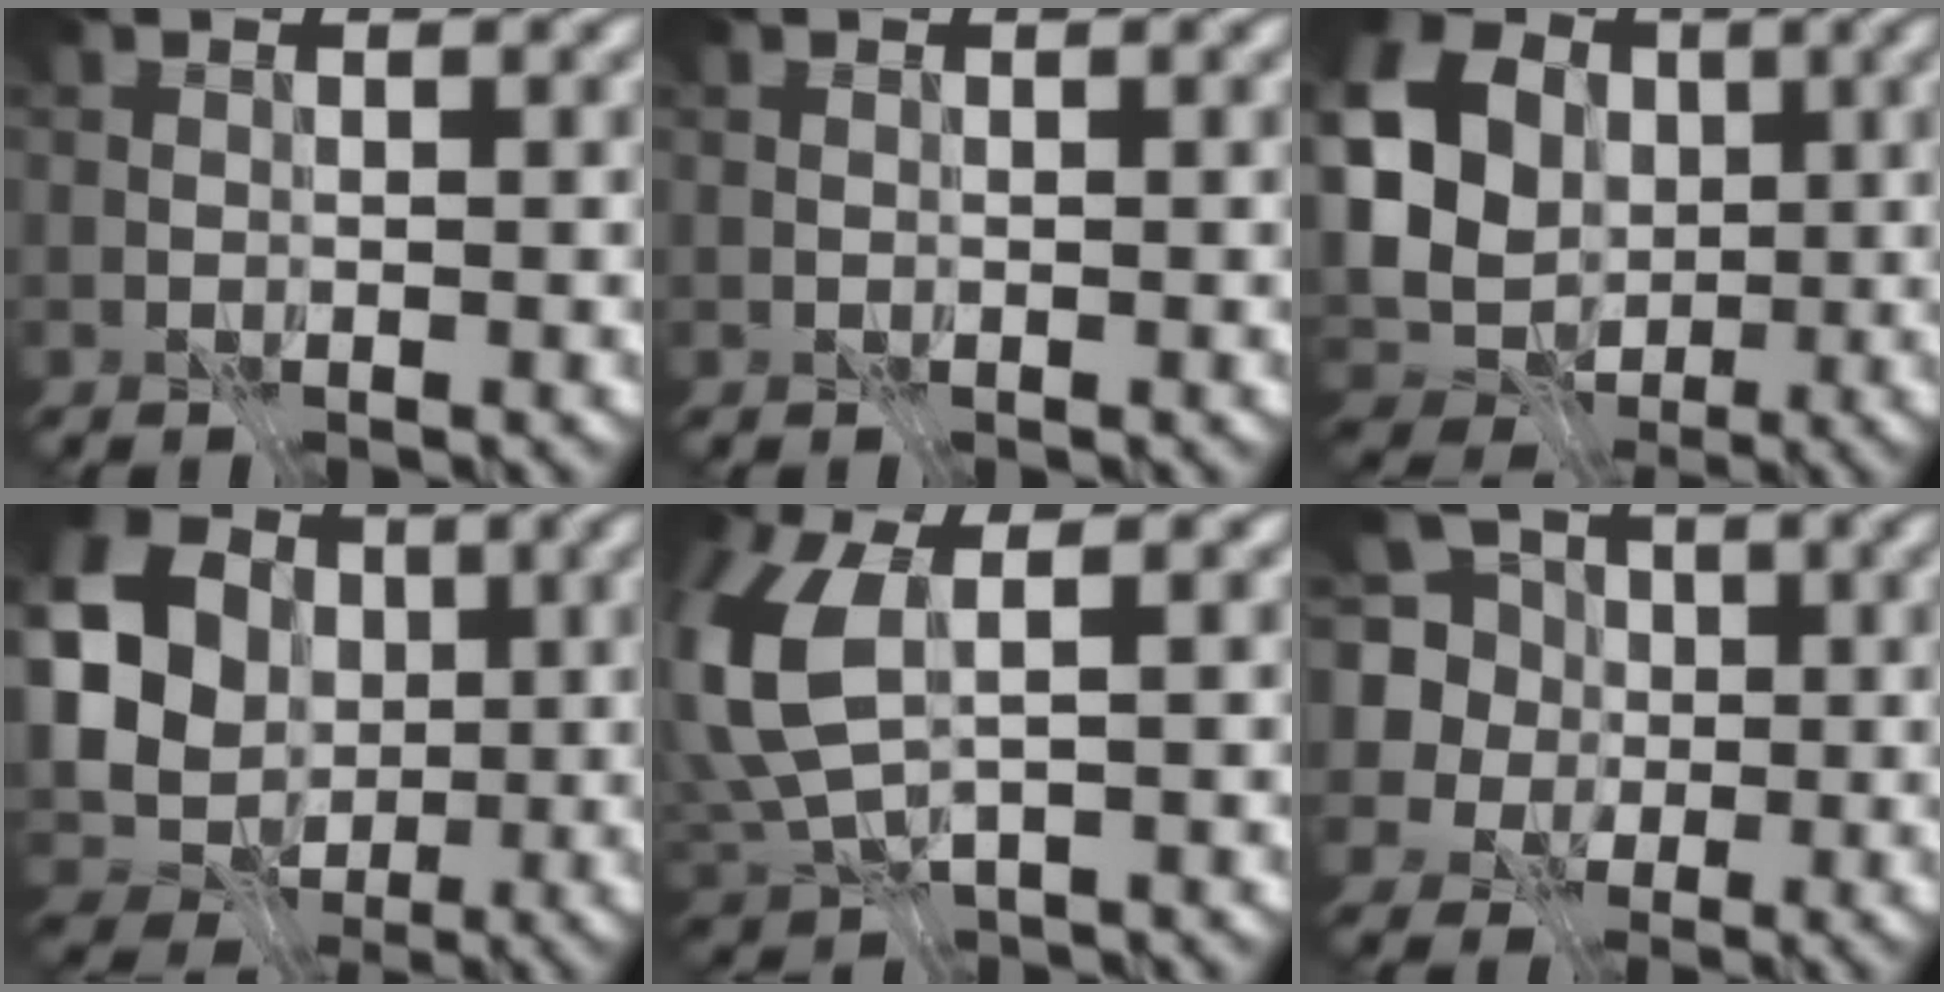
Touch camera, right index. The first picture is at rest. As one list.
[{"total": 0.0}, {"total": 19.7, "force": [3.0, 17.1, 9.2], "torque": [-0.228, 0.021, 0.020]}, {"total": 21.3, "force": [2.4, 19.2, 8.8], "torque": [-0.211, -0.004, 0.003]}, {"total": 8.5, "force": [0.9, 4.4, 7.2], "torque": [-0.200, -0.007, 0.021]}, {"total": 8.5, "force": [1.8, 7.7, 3.1], "torque": [-0.083, 0.028, 0.012]}]